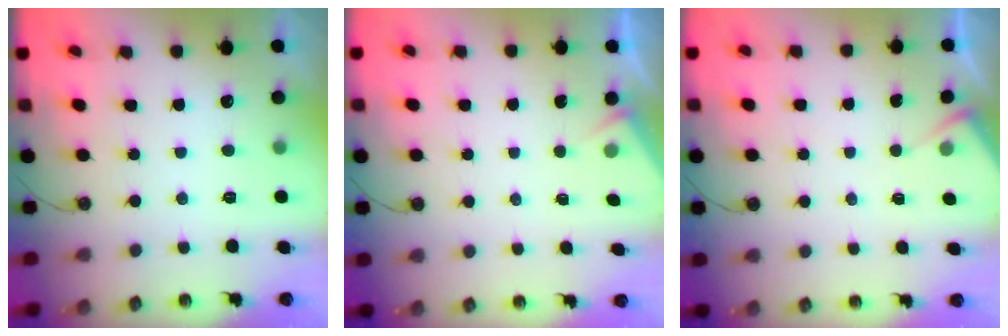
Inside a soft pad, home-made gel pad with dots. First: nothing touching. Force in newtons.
{"total": 2.9, "press": 2.9, "slide": 0.4}
{"total": 4.6, "press": 4.6, "slide": 0.6}